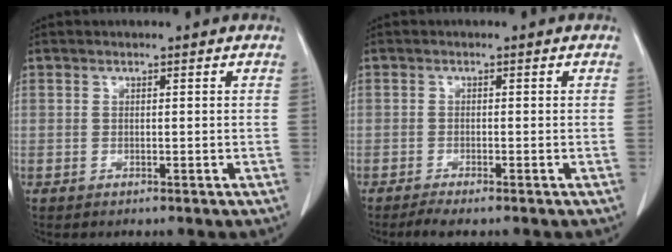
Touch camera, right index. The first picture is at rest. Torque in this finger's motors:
{"motor_torque": [-0.09, 0.05, 0.07, 0.01]}